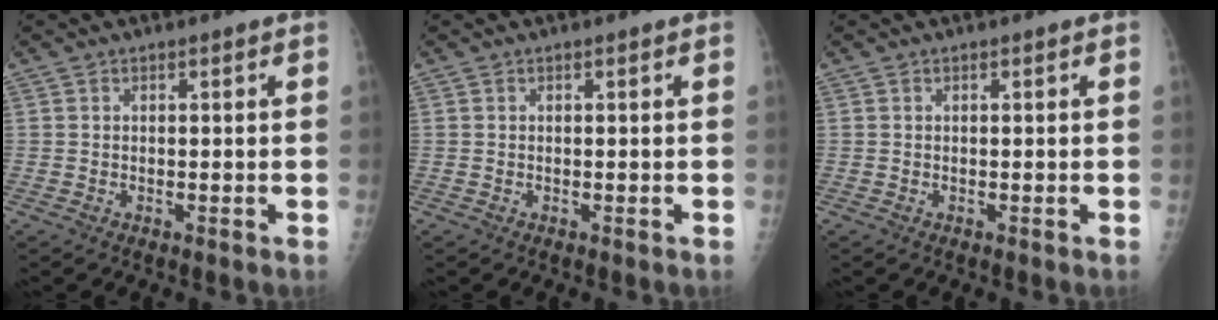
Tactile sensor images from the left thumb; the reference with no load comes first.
{"total": 0.0}
{"total": 0.0}